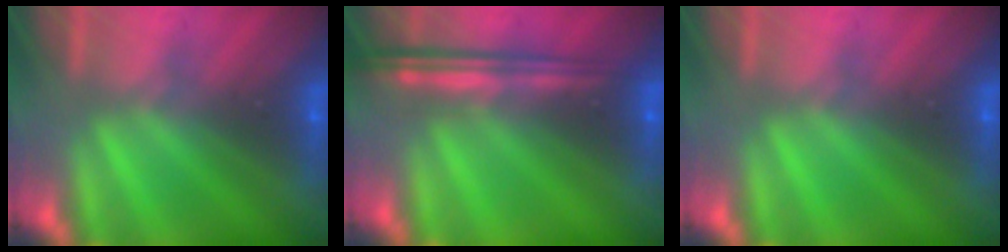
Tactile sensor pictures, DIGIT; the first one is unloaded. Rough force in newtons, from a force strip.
{"total": 8.4}
{"total": 0.0}